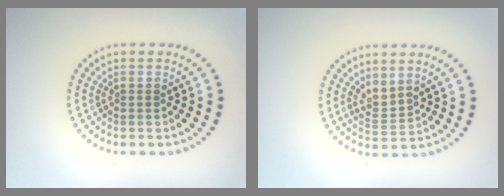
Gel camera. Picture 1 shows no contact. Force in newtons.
{"total": 2.1, "press": 1.4, "slide": 1.5}